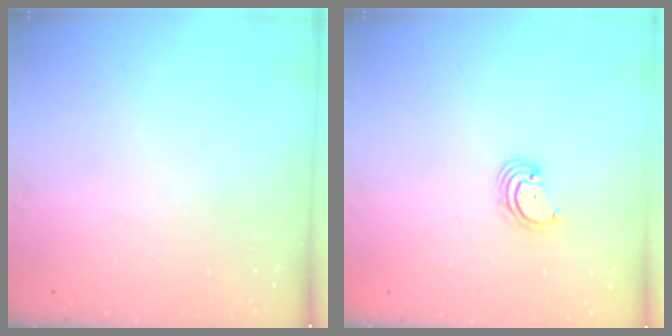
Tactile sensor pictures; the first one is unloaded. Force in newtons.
{"total": 2.7, "press": 2.6, "slide": 0.6}